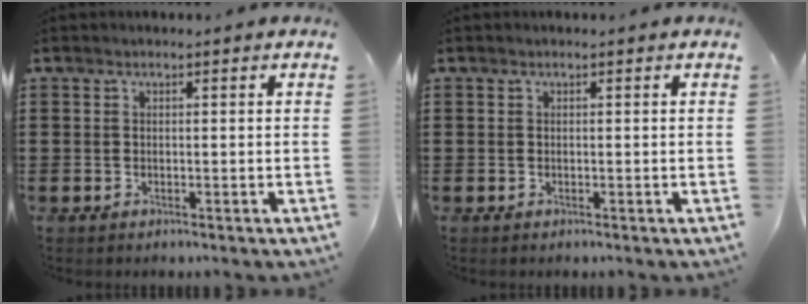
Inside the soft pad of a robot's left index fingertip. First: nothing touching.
{"total": 0.0}